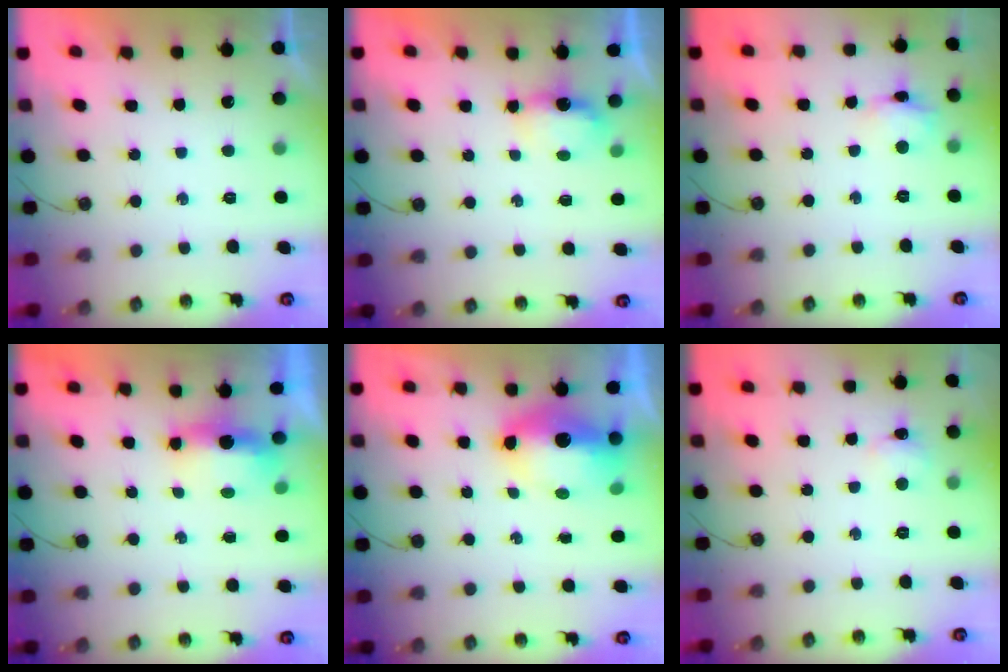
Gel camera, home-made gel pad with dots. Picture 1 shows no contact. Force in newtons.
{"total": 4.1, "press": 4.1, "slide": 0.5}
{"total": 5.9, "press": 5.9, "slide": 0.4}
{"total": 14.1, "press": 6.9, "slide": 12.3}
{"total": 8.4, "press": 8.4, "slide": 0.9}
{"total": 2.7, "press": 2.6, "slide": 0.7}